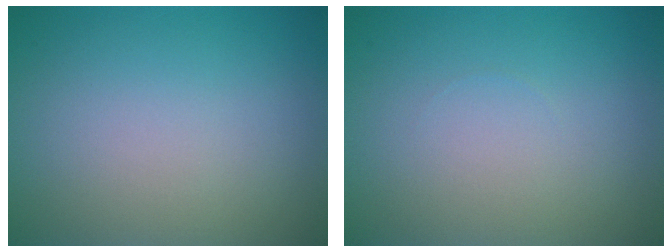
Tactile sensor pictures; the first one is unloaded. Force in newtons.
{"total": 0.0}